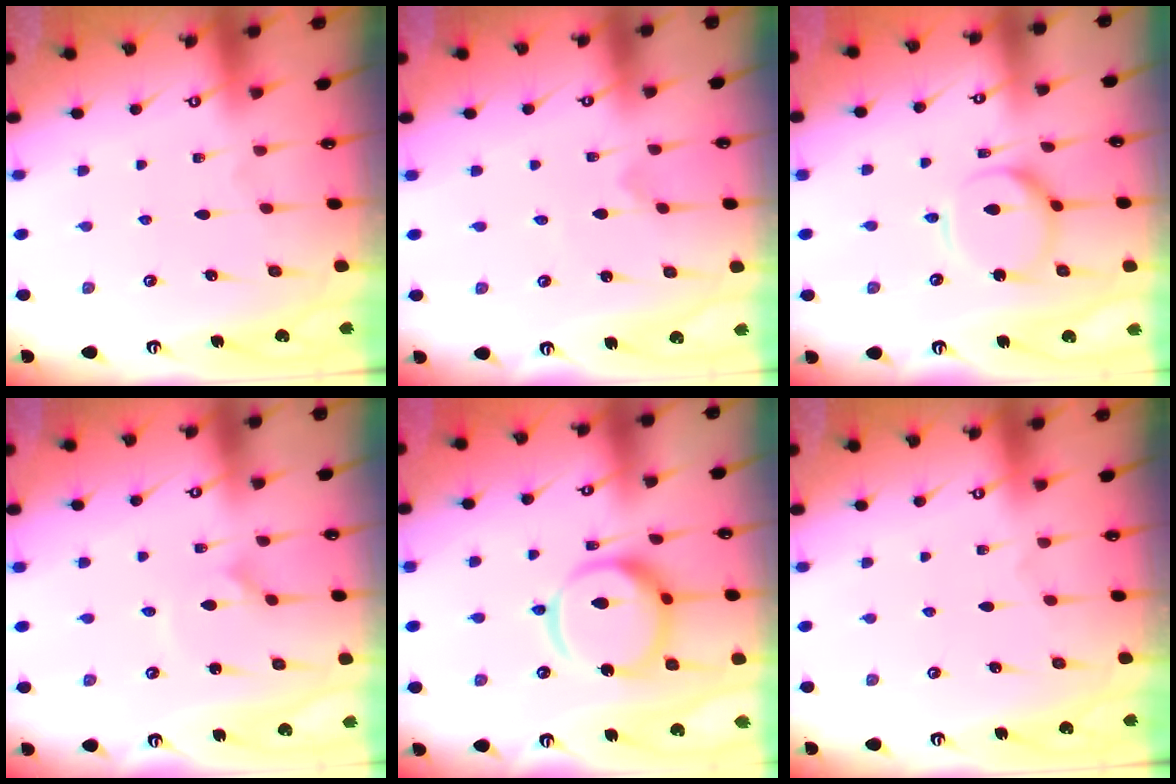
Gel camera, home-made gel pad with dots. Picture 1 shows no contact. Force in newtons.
{"total": 0.0}
{"total": 11.6, "press": 11.5, "slide": 1.2}
{"total": 1.4, "press": 1.4, "slide": 0.1}
{"total": 16.5, "press": 16.4, "slide": 2.0}
{"total": 0.0}